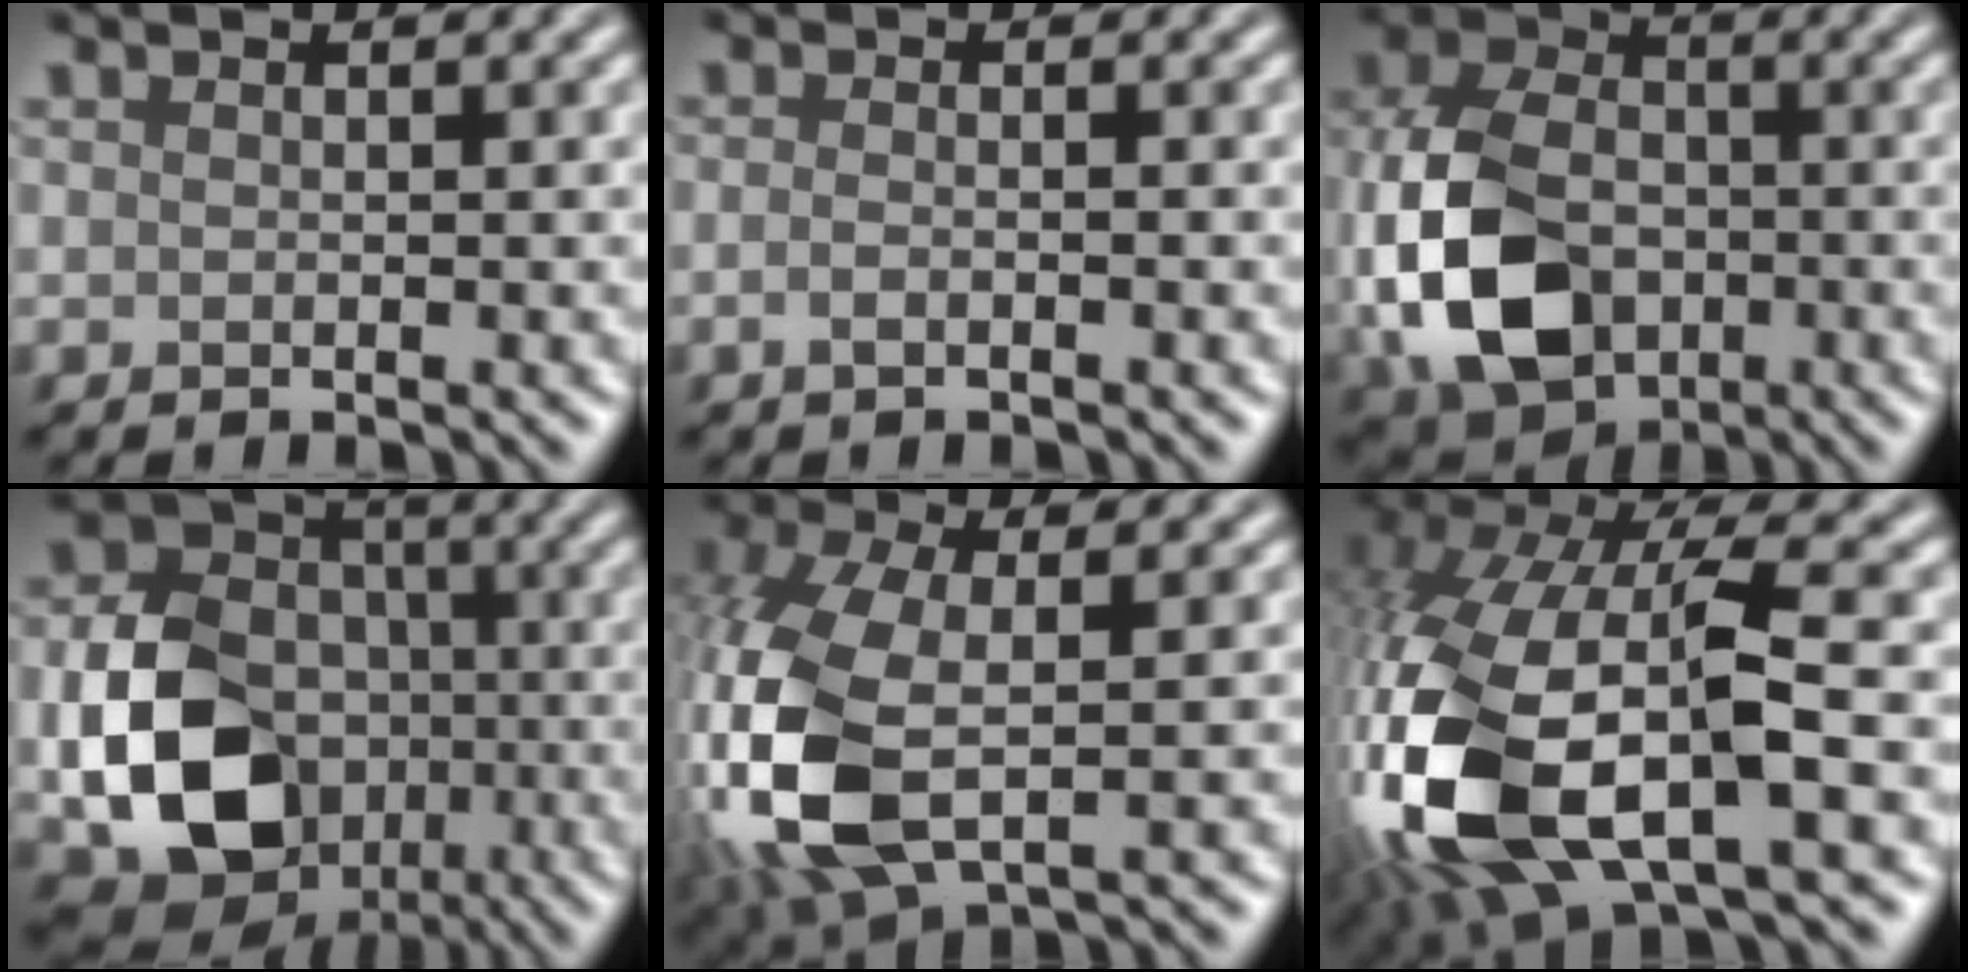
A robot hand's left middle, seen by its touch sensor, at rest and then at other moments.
{"total": 1.1, "force": [-0.6, 0.2, 0.9], "torque": [-0.020, 0.002, -0.012]}
{"total": 12.4, "force": [-2.6, 8.9, 8.1], "torque": [-0.212, -0.016, -0.061]}
{"total": 11.4, "force": [-3.1, 8.7, 6.6], "torque": [-0.136, -0.021, -0.053]}
{"total": 10.4, "force": [-1.7, 5.4, 8.7], "torque": [-0.239, -0.016, -0.035]}
{"total": 15.1, "force": [-4.1, 6.6, 13.0], "torque": [-0.304, -0.027, -0.070]}